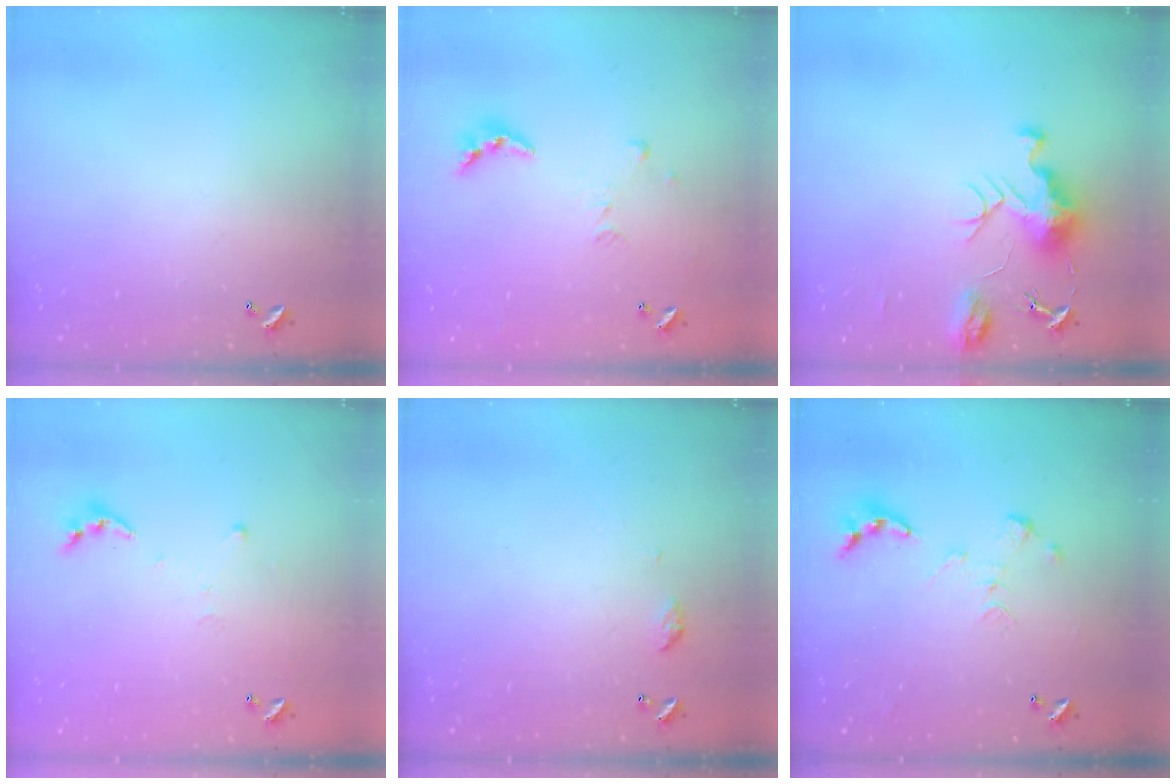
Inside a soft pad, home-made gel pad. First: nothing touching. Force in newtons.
{"total": 8.1, "press": 8.1, "slide": 0.7}
{"total": 9.1, "press": 9.1, "slide": 0.7}
{"total": 3.8, "press": 3.8, "slide": 0.4}
{"total": 4.6, "press": 4.5, "slide": 0.6}
{"total": 0.0}